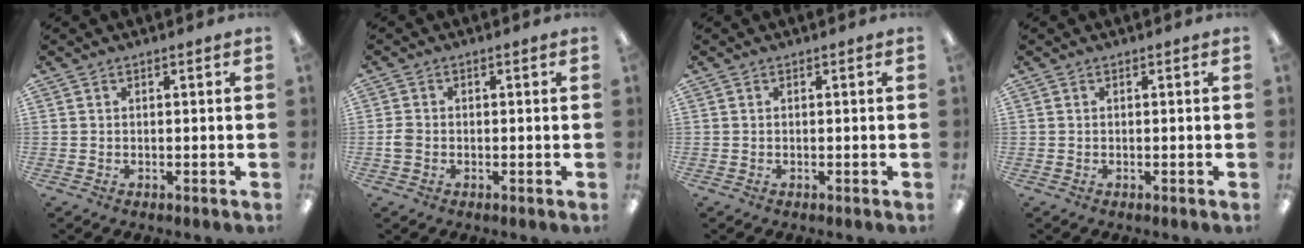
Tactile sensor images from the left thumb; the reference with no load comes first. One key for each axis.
{"total": 2.1, "fx": -0.6, "fy": 1.6, "fz": 1.2, "tx": -0.020, "ty": 0.003, "tz": -0.011}
{"total": 0.0}
{"total": 0.0}